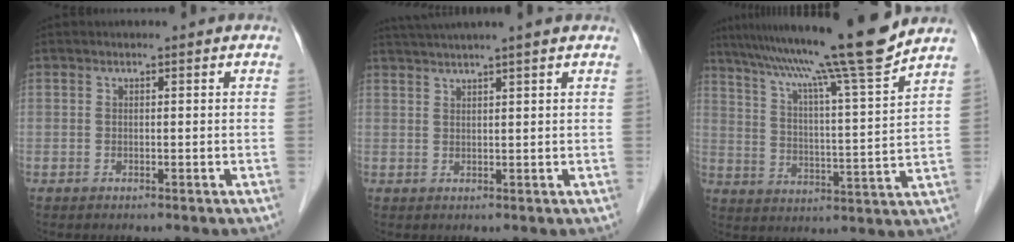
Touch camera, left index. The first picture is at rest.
{"total": 7.2, "force": [6.1, -1.1, 3.7], "torque": [-0.055, 0.029, 0.083]}
{"total": 18.9, "force": [15.9, -0.9, 10.3], "torque": [-0.172, -0.010, 0.247]}